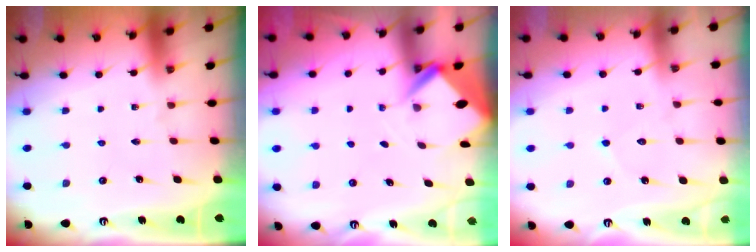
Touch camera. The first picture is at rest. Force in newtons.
{"total": 2.7, "press": 2.7, "slide": 0.1}
{"total": 5.4, "press": 5.4, "slide": 0.6}